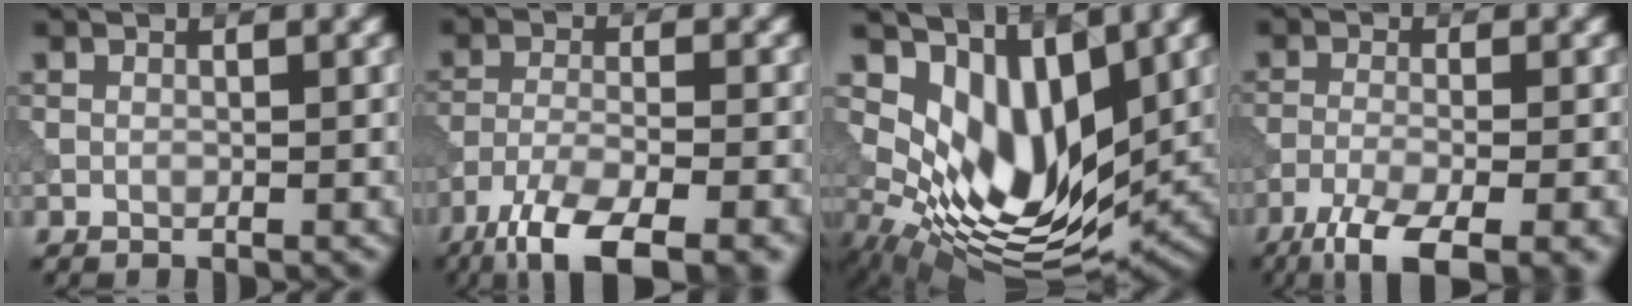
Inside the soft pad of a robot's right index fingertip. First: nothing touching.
{"total": 10.1, "force": [-7.5, 2.7, 6.1], "torque": [-0.117, -0.020, -0.133]}
{"total": 8.7, "force": [3.1, 4.7, 6.7], "torque": [-0.125, -0.021, 0.070]}
{"total": 8.2, "force": [-5.7, 2.3, 5.5], "torque": [-0.103, -0.023, -0.101]}